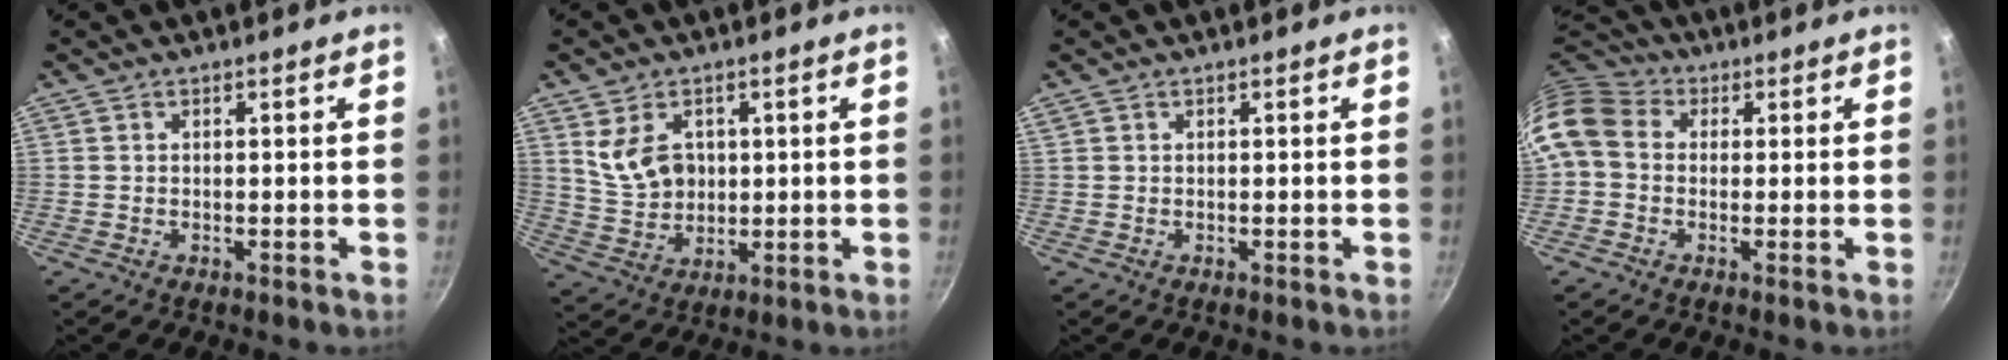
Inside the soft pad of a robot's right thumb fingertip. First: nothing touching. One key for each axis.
{"total": 8.8, "fx": 2.4, "fy": 6.4, "fz": 5.5, "tx": -0.081, "ty": -0.018, "tz": 0.057}
{"total": 0.0}
{"total": 10.1, "fx": 0.6, "fy": 8.2, "fz": 5.9, "tx": -0.106, "ty": 0.026, "tz": -0.009}